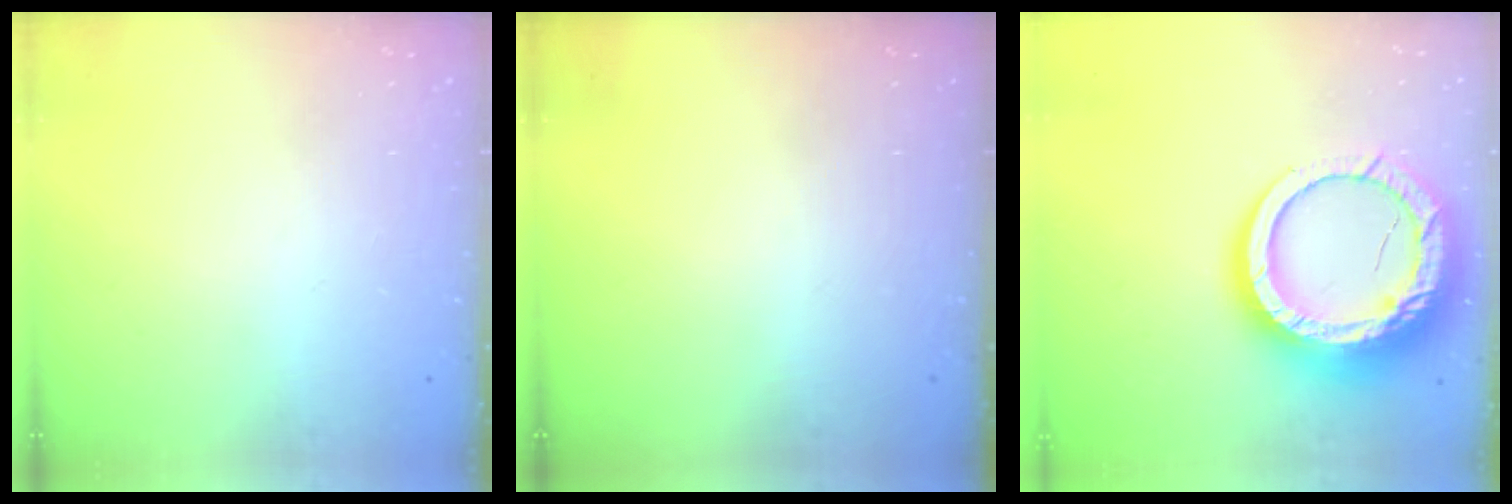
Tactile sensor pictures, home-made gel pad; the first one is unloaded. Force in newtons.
{"total": 0.0}
{"total": 22.8, "press": 22.7, "slide": 2.3}